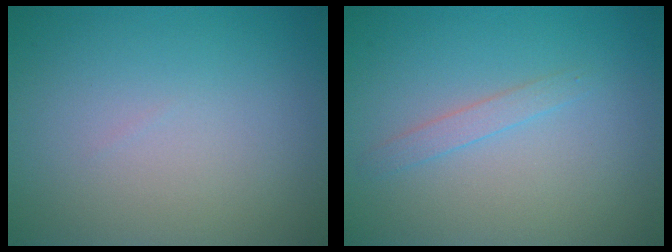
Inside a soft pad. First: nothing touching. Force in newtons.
{"total": 1.2, "press": 1.2, "slide": 0.1}